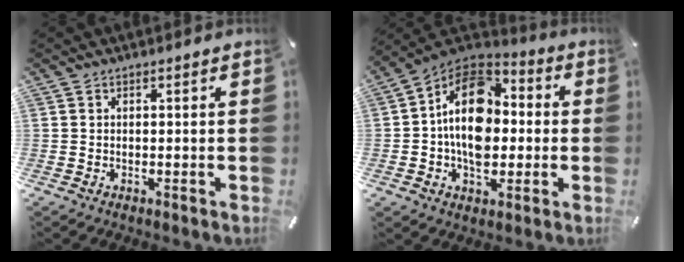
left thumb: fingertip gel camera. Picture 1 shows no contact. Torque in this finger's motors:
{"motor_torque": [2.49, 2.52, 0.85, -0.25, 0.52]}